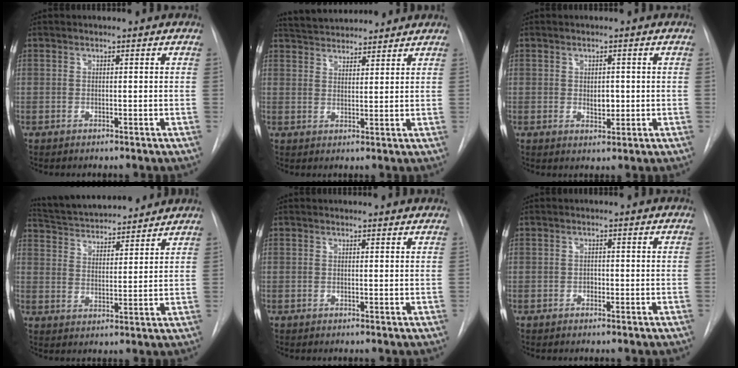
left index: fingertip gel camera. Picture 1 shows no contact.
{"total": 9.1, "force": [8.6, 1.9, 2.4], "torque": [-0.040, 0.021, 0.130]}
{"total": 2.3, "force": [-0.8, 1.3, 1.7], "torque": [-0.024, -0.010, -0.007]}
{"total": 15.1, "force": [14.0, 2.5, 5.1], "torque": [-0.089, 0.018, 0.221]}
{"total": 2.3, "force": [2.2, 0.5, 0.3], "torque": [-0.009, 0.003, 0.014]}
{"total": 1.2, "force": [-1.0, 0.4, 0.3], "torque": [-0.001, -0.004, -0.017]}